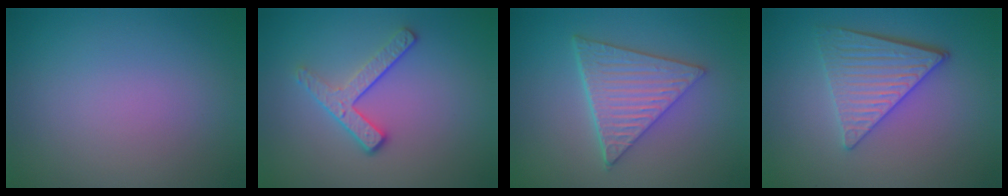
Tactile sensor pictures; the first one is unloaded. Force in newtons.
{"total": 2.9, "press": 2.3, "slide": 1.7}
{"total": 6.1, "press": 4.6, "slide": 4.0}
{"total": 4.8, "press": 3.9, "slide": 2.8}